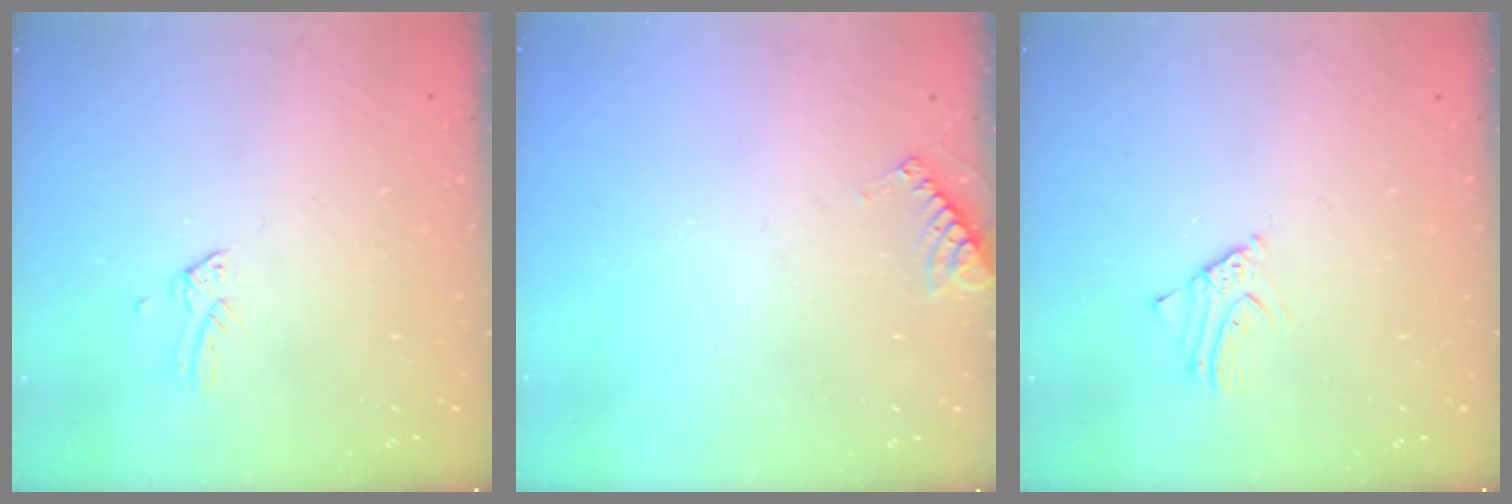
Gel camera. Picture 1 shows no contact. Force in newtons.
{"total": 5.4, "press": 5.3, "slide": 0.6}
{"total": 2.3, "press": 2.3, "slide": 0.1}